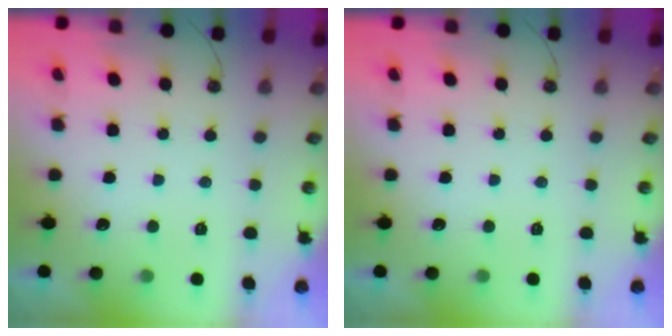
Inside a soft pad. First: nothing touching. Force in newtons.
{"total": 0.0}